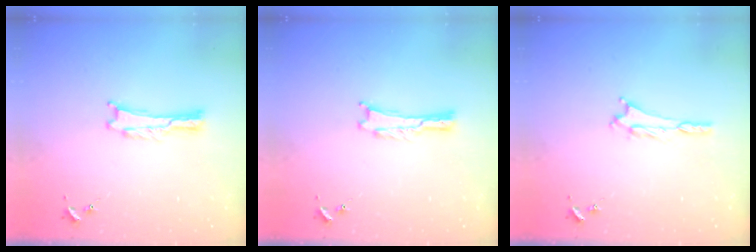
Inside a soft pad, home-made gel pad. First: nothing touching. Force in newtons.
{"total": 0.0}
{"total": 1.3, "press": 1.3, "slide": 0.2}